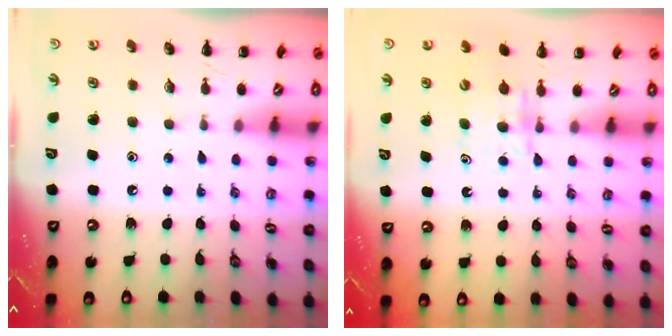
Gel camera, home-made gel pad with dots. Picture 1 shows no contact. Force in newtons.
{"total": 6.1, "press": 6.1, "slide": 0.7}